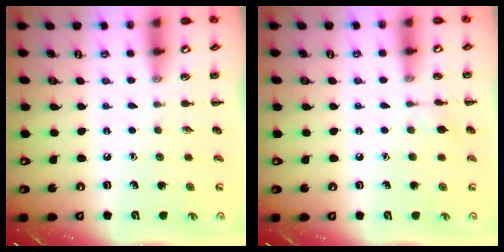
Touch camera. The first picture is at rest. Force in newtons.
{"total": 5.3, "press": 5.2, "slide": 1.3}